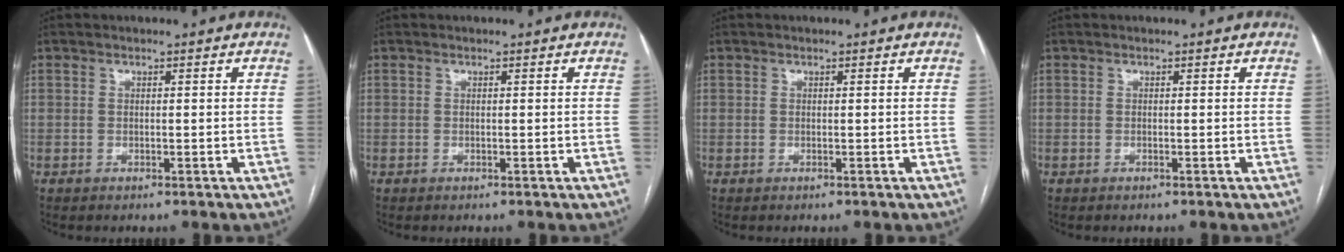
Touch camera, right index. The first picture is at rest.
{"total": 0.0}
{"total": 0.0}
{"total": 0.0}